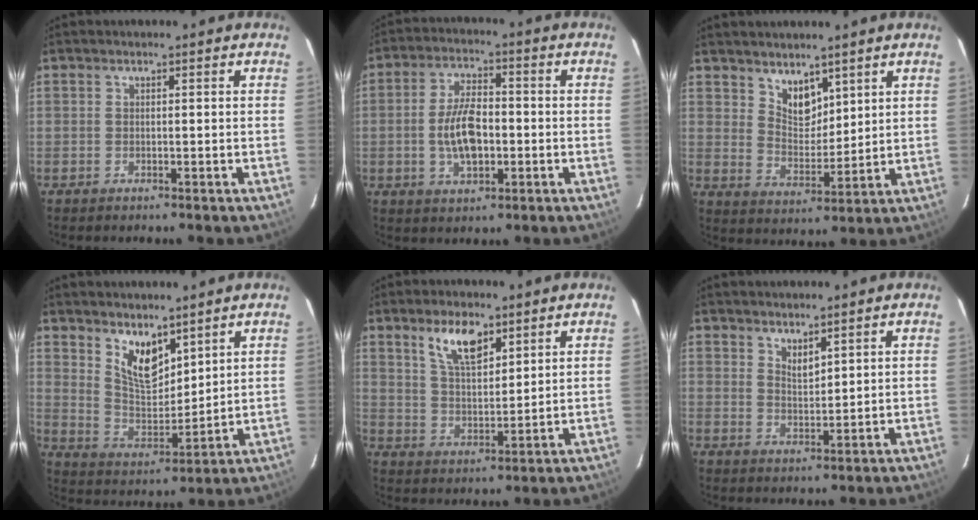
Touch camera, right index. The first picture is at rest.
{"total": 9.3, "force": [-1.6, 4.8, 7.8], "torque": [-0.152, 0.003, -0.024]}
{"total": 6.3, "force": [4.7, 3.4, 2.5], "torque": [-0.032, -0.001, 0.090]}
{"total": 8.9, "force": [6.1, 4.0, 5.2], "torque": [-0.087, -0.008, 0.122]}
{"total": 8.4, "force": [5.2, 3.5, 5.6], "torque": [-0.098, 0.006, 0.101]}
{"total": 3.2, "force": [2.7, 0.8, 1.5], "torque": [-0.023, -0.003, 0.047]}